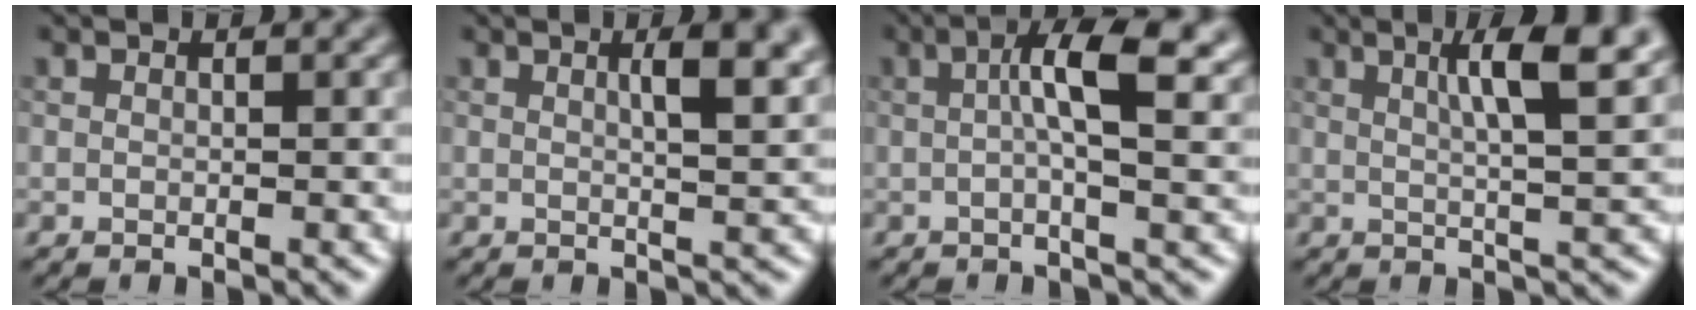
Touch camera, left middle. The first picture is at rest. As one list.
[{"total": 4.9, "force": [1.6, 1.7, 4.3], "torque": [-0.043, 0.011, 0.016]}, {"total": 6.3, "force": [1.0, 1.5, 6.0], "torque": [-0.098, 0.010, 0.010]}, {"total": 6.5, "force": [2.5, 1.4, 5.8], "torque": [-0.078, 0.007, 0.038]}]